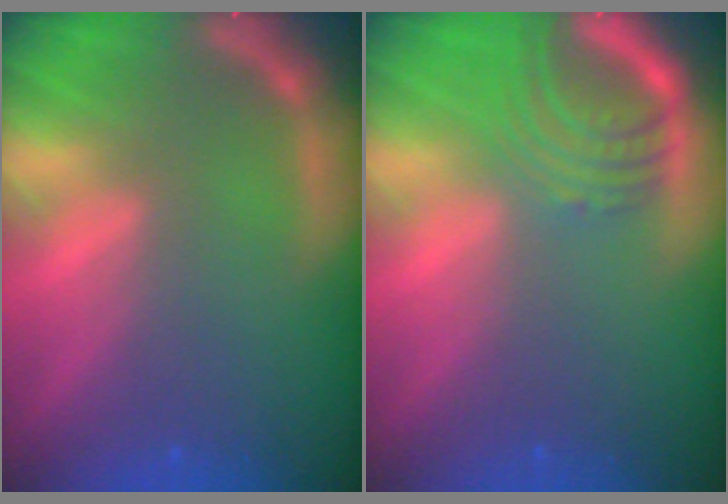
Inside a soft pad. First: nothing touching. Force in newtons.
{"total": 5.5}